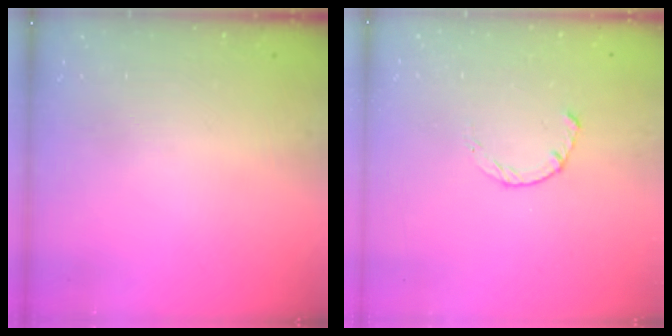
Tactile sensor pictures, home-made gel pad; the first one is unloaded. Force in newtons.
{"total": 2.2, "press": 2.2, "slide": 0.4}